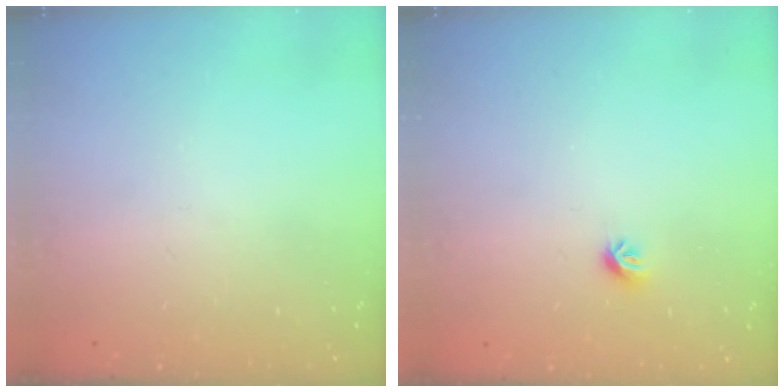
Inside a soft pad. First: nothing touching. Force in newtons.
{"total": 5.7, "press": 5.6, "slide": 0.8}